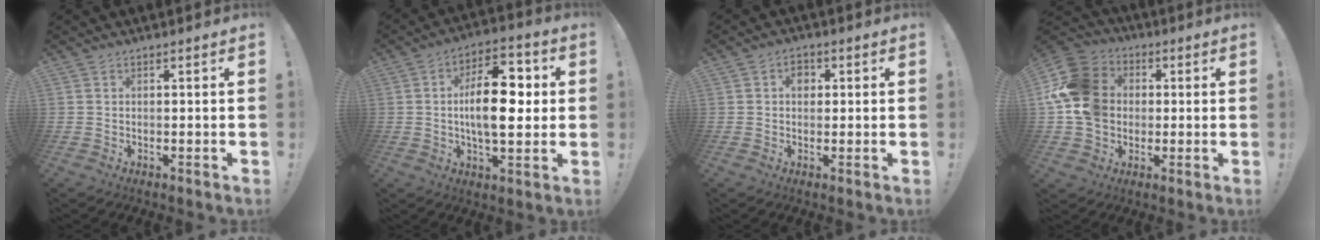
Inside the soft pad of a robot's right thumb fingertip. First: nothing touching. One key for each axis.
{"total": 16.6, "fx": 0.5, "fy": 8.1, "fz": 14.5, "tx": -0.224, "ty": 0.001, "tz": 0.001}
{"total": 3.9, "fx": 0.7, "fy": 3.0, "fz": 2.3, "tx": -0.032, "ty": 0.003, "tz": 0.009}
{"total": 17.1, "fx": 1.3, "fy": 14.3, "fz": 9.2, "tx": -0.165, "ty": 0.004, "tz": 0.029}